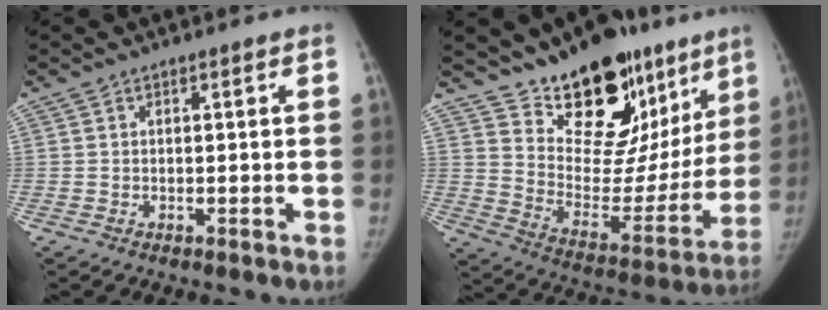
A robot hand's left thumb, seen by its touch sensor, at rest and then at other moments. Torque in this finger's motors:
{"motor_torque": [0.32, 0.48, 0.95, -1.82, 0.05]}